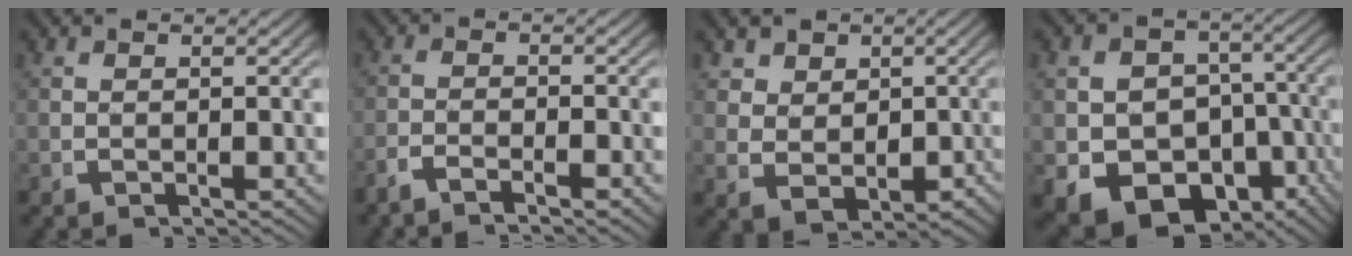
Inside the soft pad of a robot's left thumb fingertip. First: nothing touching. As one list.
[{"total": 2.5, "force": [-2.1, 0.4, 1.2], "torque": [-0.022, -0.002, -0.043]}, {"total": 5.3, "force": [0.4, 4.3, 3.0], "torque": [-0.072, -0.039, 0.030]}, {"total": 16.6, "force": [-7.6, 12.8, 7.4], "torque": [-0.176, -0.106, -0.086]}]